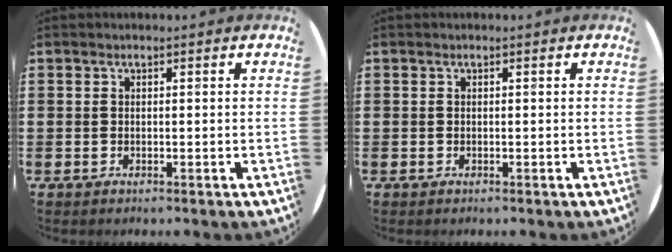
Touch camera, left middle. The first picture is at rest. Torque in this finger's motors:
{"motor_torque": [0.00, 0.06, -0.01, -0.01]}